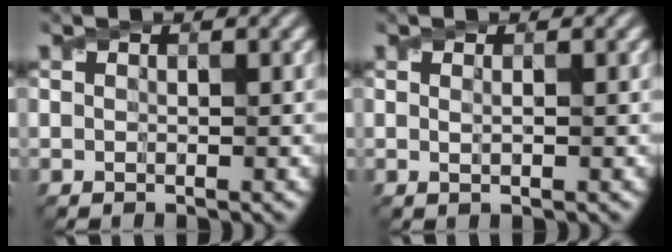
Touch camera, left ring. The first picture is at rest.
{"total": 0.9, "force": [0.2, 0.2, 0.8], "torque": [-0.013, -0.003, 0.001]}